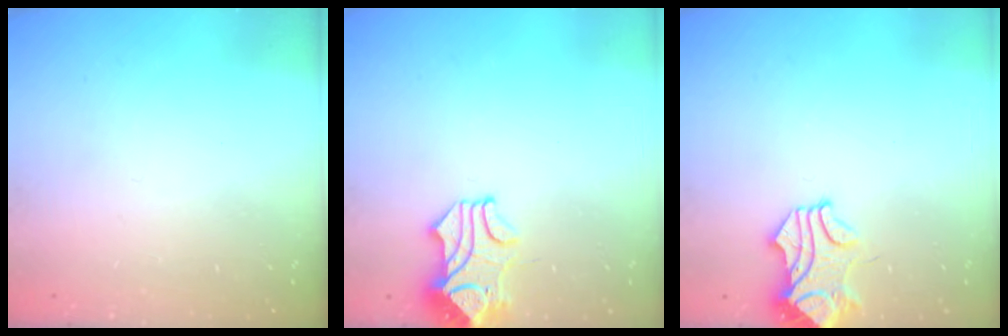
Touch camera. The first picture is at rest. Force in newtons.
{"total": 2.3, "press": 2.0, "slide": 1.2}
{"total": 1.6, "press": 1.5, "slide": 0.5}